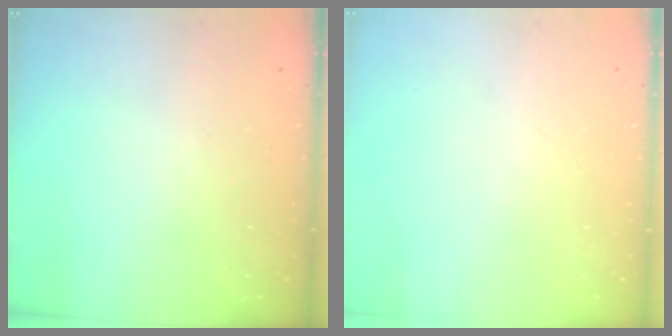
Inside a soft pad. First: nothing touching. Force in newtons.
{"total": 0.0}